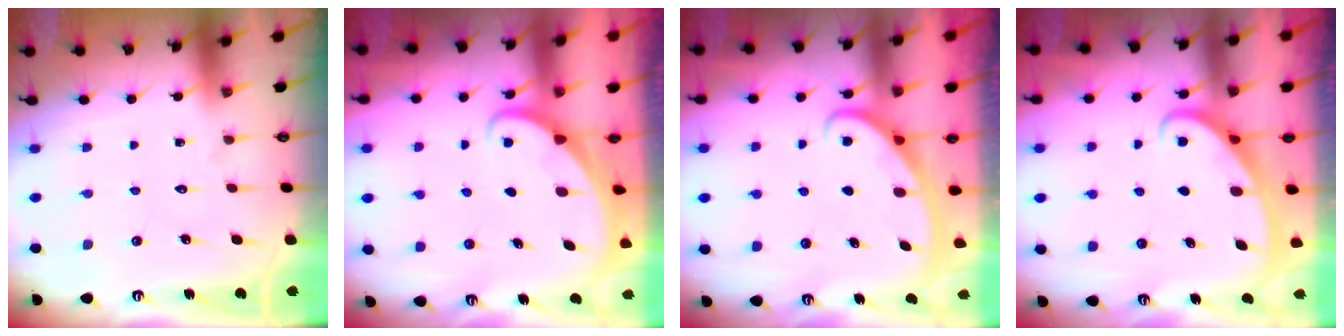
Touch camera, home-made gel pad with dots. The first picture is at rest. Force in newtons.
{"total": 1.7, "press": 1.7, "slide": 0.1}
{"total": 2.8, "press": 2.8, "slide": 0.4}
{"total": 2.6, "press": 2.6, "slide": 0.4}